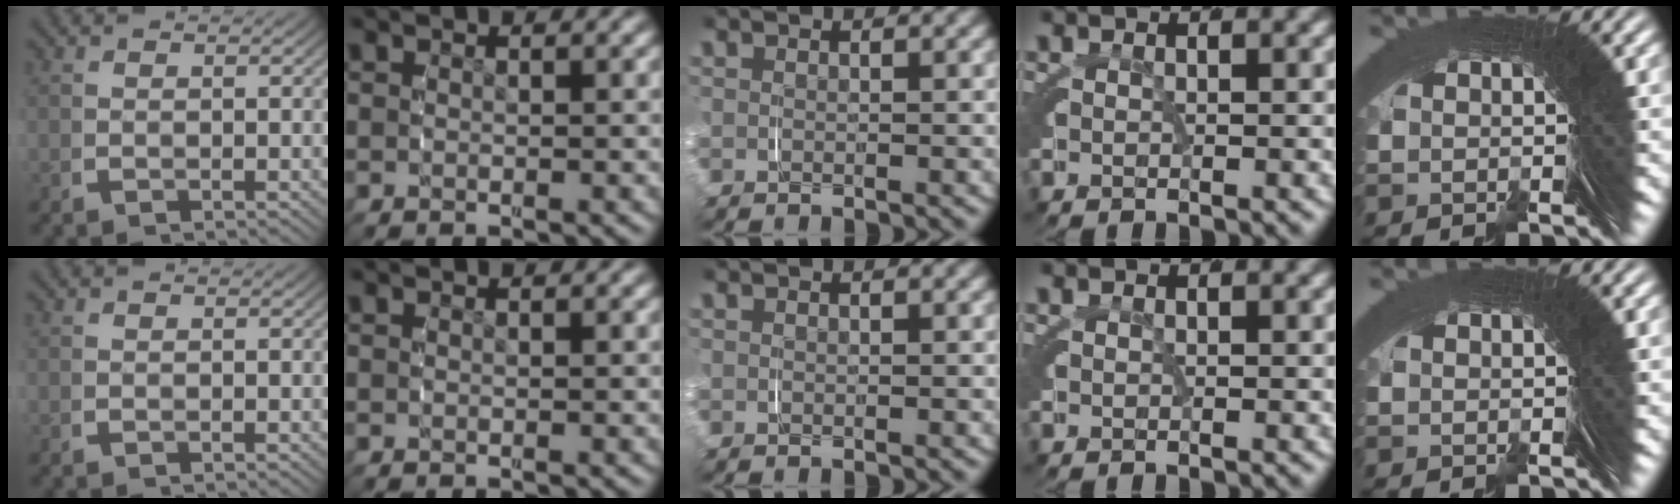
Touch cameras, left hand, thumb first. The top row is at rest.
{}